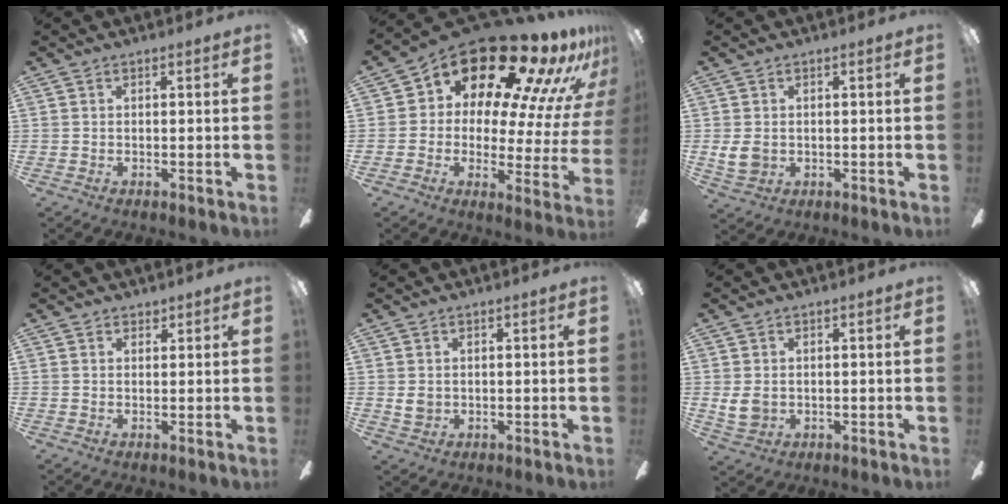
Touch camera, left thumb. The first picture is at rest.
{"total": 21.1, "force": [15.7, 8.4, 11.3], "torque": [-0.159, -0.129, 0.266]}
{"total": 4.5, "force": [0.4, 3.7, 2.6], "torque": [-0.053, -0.001, 0.007]}
{"total": 1.7, "force": [1.4, 1.0, 0.2], "torque": [0.005, -0.003, 0.025]}
{"total": 2.7, "force": [0.8, 2.3, 1.2], "torque": [-0.017, 0.001, 0.013]}
{"total": 4.5, "force": [0.8, 3.6, 2.5], "torque": [-0.053, -0.001, 0.013]}